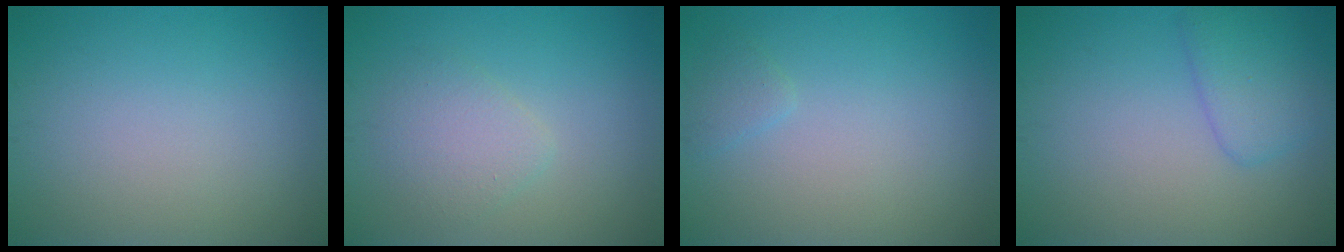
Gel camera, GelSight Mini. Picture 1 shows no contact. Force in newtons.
{"total": 2.4, "press": 2.4, "slide": 0.2}
{"total": 0.9, "press": 0.9, "slide": 0.1}
{"total": 2.9, "press": 2.9, "slide": 0.1}